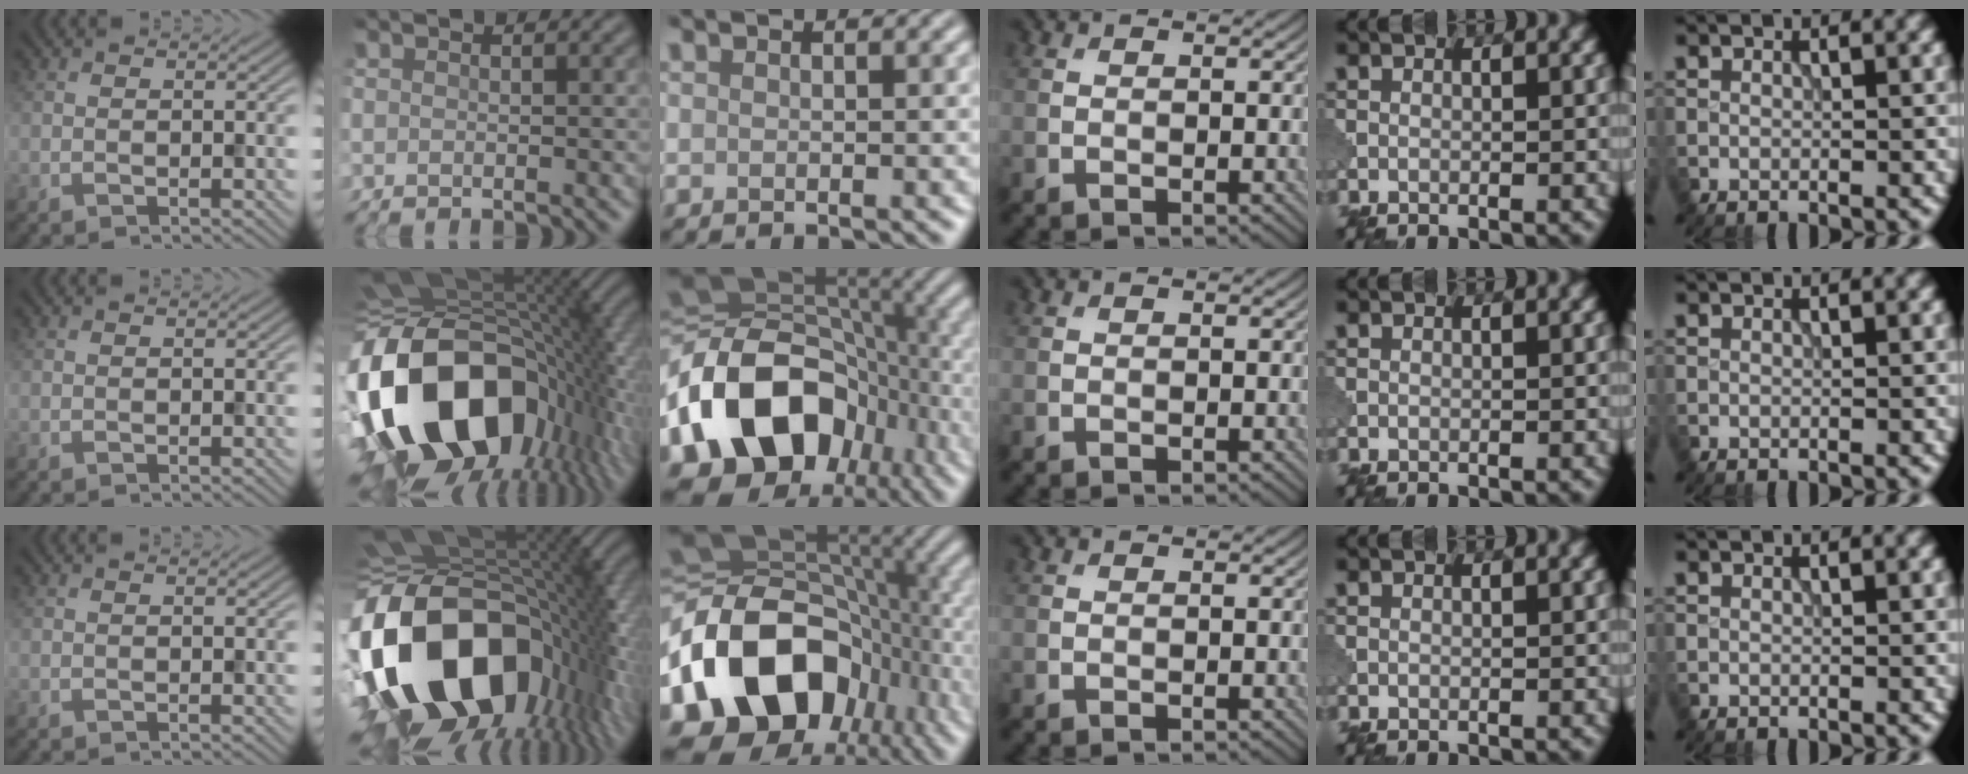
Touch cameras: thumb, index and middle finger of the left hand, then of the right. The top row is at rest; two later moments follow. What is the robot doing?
{"motion": "disassemble", "object": "puzzle pieces"}